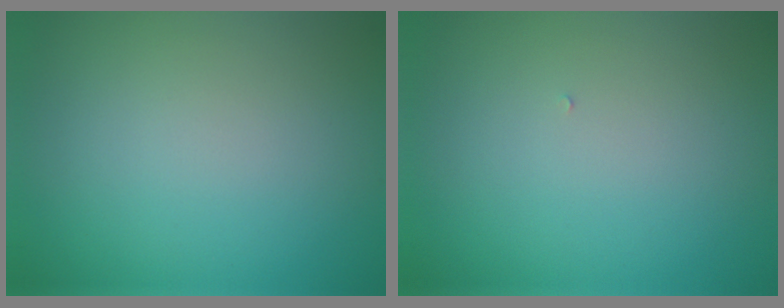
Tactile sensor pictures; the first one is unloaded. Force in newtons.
{"total": 0.0}